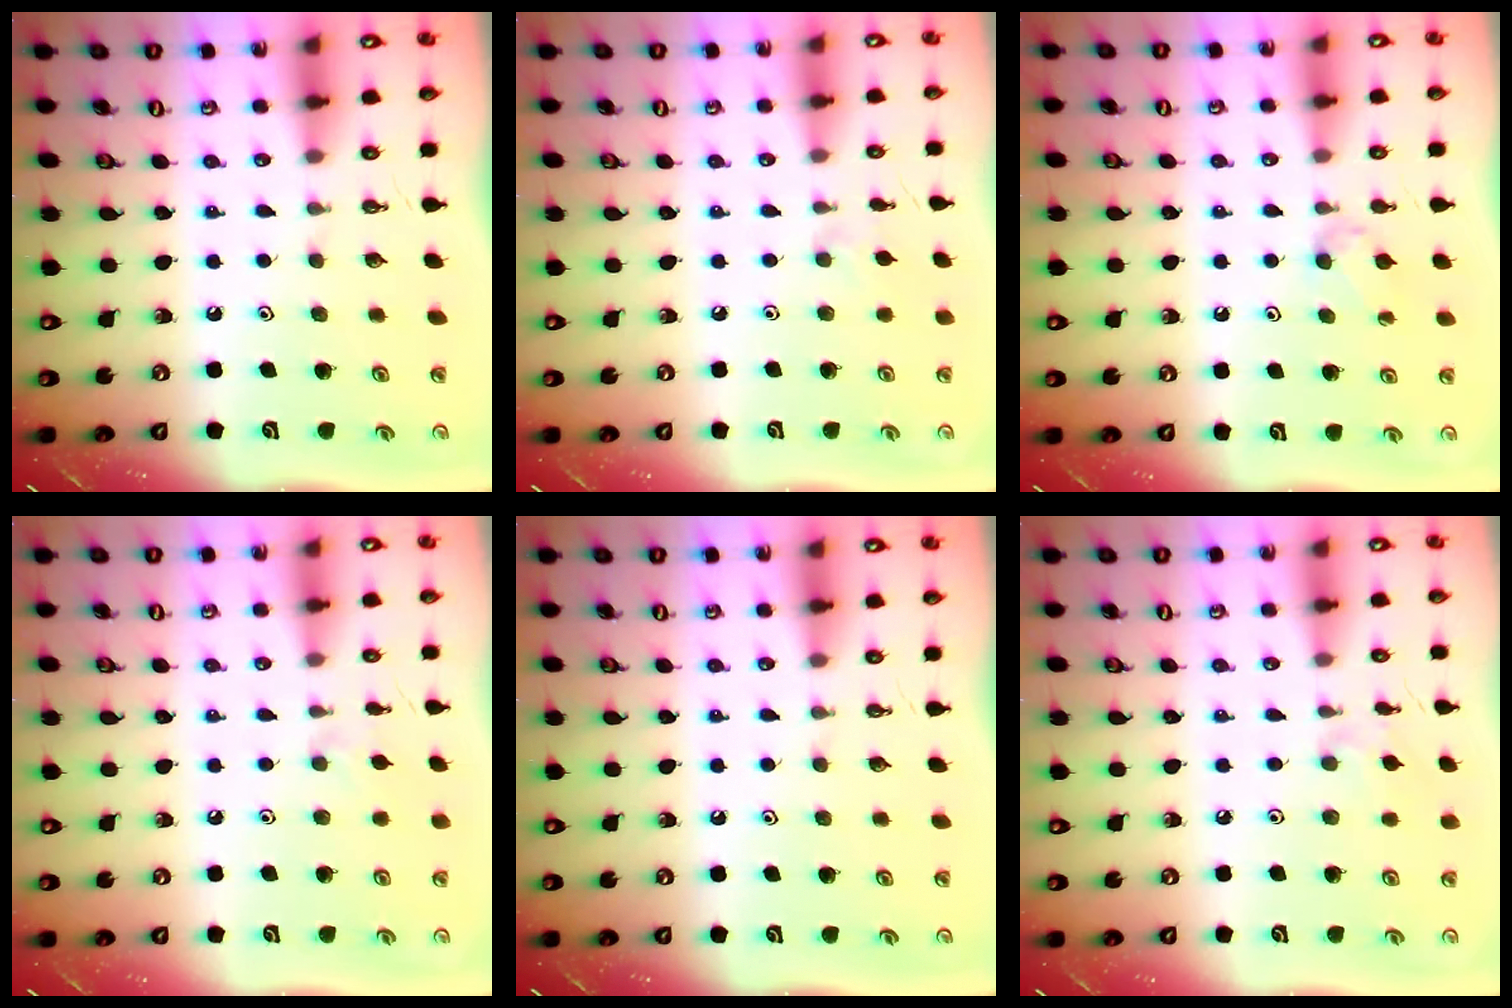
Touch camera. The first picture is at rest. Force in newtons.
{"total": 1.9, "press": 1.9, "slide": 0.4}
{"total": 4.5, "press": 4.5, "slide": 0.6}
{"total": 1.9, "press": 1.9, "slide": 0.4}
{"total": 0.0}
{"total": 2.1, "press": 2.1, "slide": 0.4}